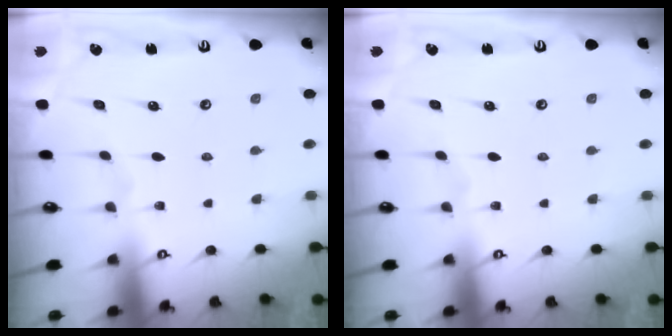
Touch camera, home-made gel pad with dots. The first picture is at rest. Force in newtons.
{"total": 0.0}